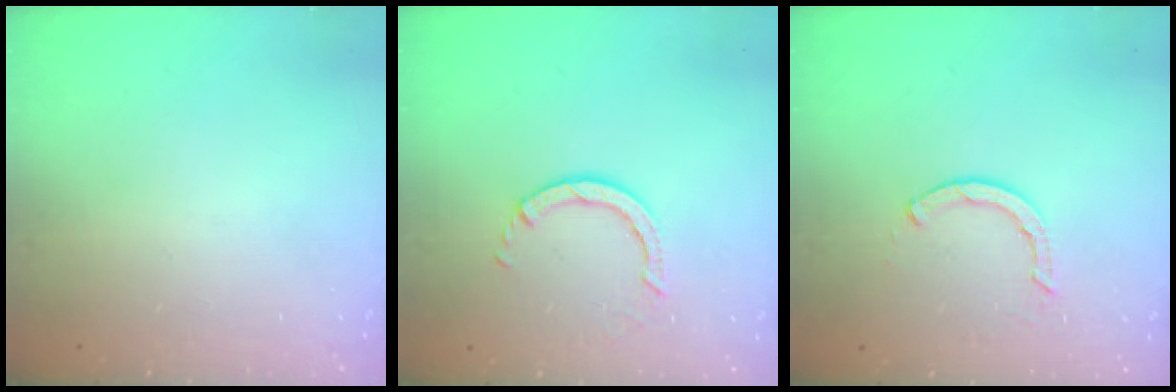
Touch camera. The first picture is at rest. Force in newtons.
{"total": 3.0, "press": 3.0, "slide": 0.4}
{"total": 2.3, "press": 2.3, "slide": 0.1}